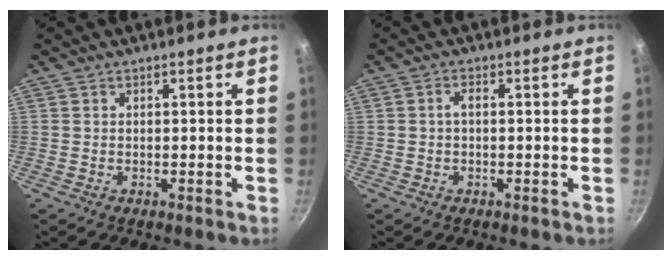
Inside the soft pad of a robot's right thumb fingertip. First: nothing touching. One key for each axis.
{"total": 1.5, "fx": -0.2, "fy": 0.6, "fz": 1.3, "tx": -0.029, "ty": 0.011, "tz": -0.006}